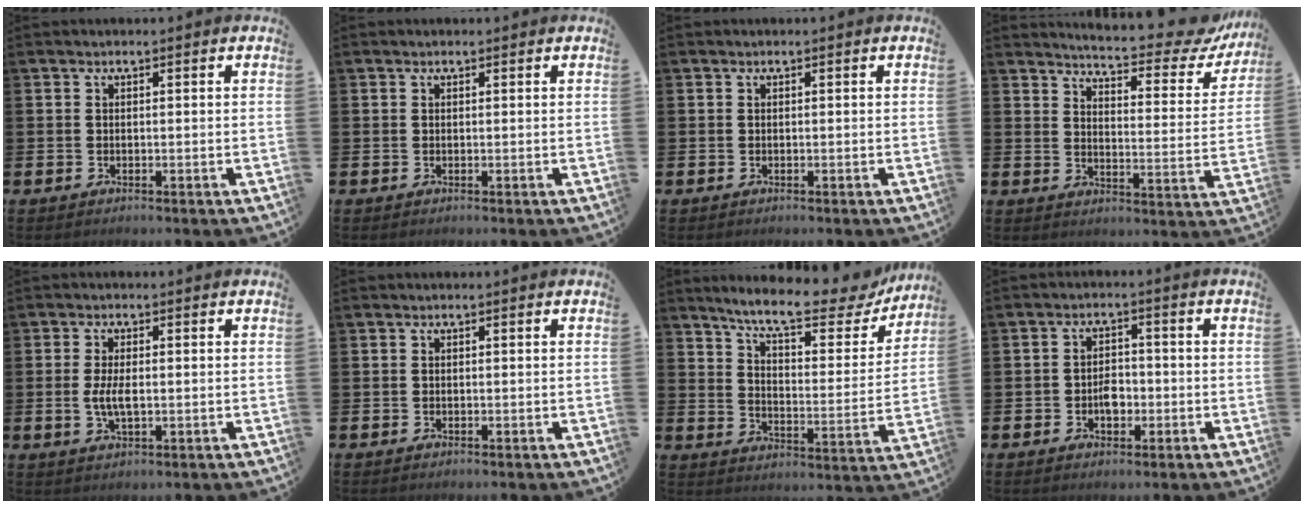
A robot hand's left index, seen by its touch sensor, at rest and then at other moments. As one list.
[{"total": 0.0}, {"total": 0.0}, {"total": 5.9, "force": [5.7, 0.7, 1.4], "torque": [-0.043, -0.052, 0.091]}, {"total": 3.7, "force": [-0.1, 1.6, 3.3], "torque": [-0.067, 0.002, -0.007]}, {"total": 0.0}, {"total": 9.8, "force": [8.7, 1.8, 4.3], "torque": [-0.105, -0.055, 0.145]}, {"total": 3.0, "force": [-0.8, 2.1, 1.9], "torque": [-0.026, 0.001, -0.020]}]